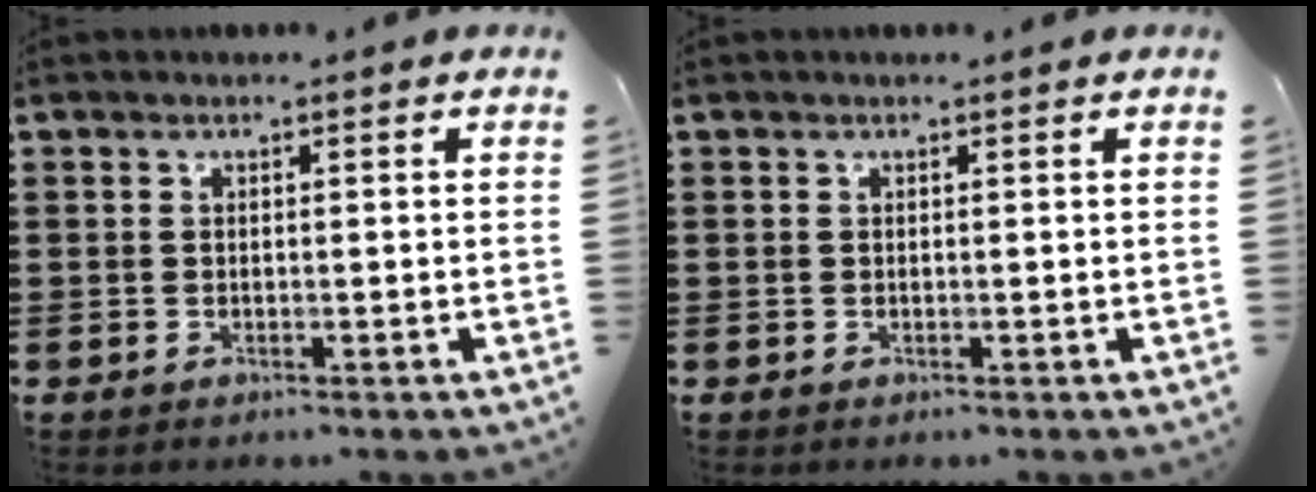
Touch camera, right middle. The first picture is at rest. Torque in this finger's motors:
{"motor_torque": [0.00, 0.01, 0.00, -0.01]}